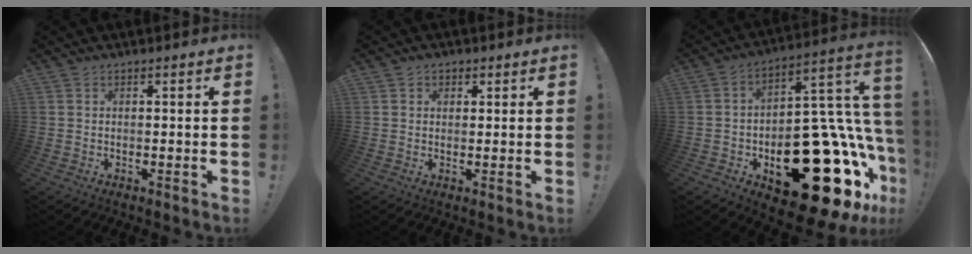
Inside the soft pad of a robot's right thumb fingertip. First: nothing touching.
{"total": 1.7, "force": [0.8, 1.5, 0.3], "torque": [0.005, -0.003, 0.013]}
{"total": 36.1, "force": [-12.1, 18.8, 28.4], "torque": [-0.341, 0.048, -0.142]}